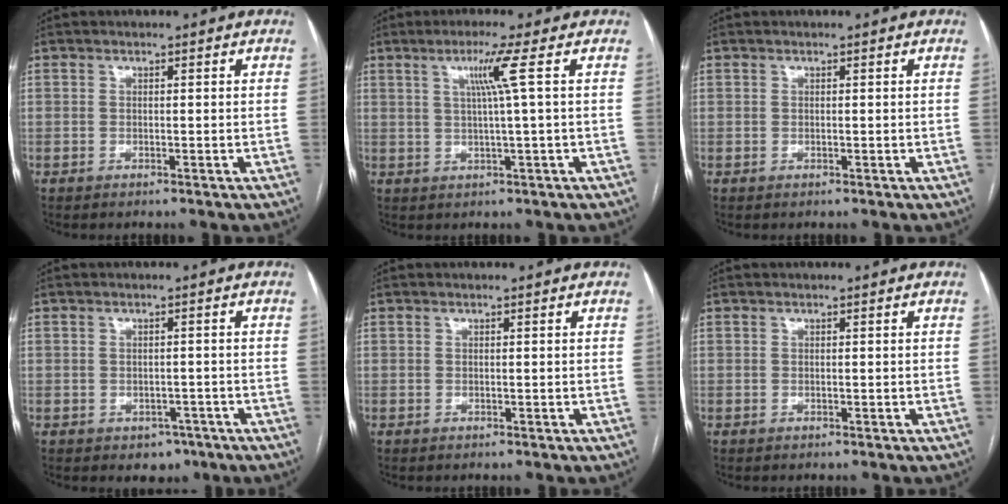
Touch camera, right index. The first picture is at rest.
{"total": 4.8, "force": [1.5, -1.5, 4.3], "torque": [-0.084, 0.000, 0.029]}
{"total": 0.0}
{"total": 3.1, "force": [-1.7, 2.4, 1.2], "torque": [-0.007, 0.007, -0.014]}
{"total": 0.0}
{"total": 0.0}